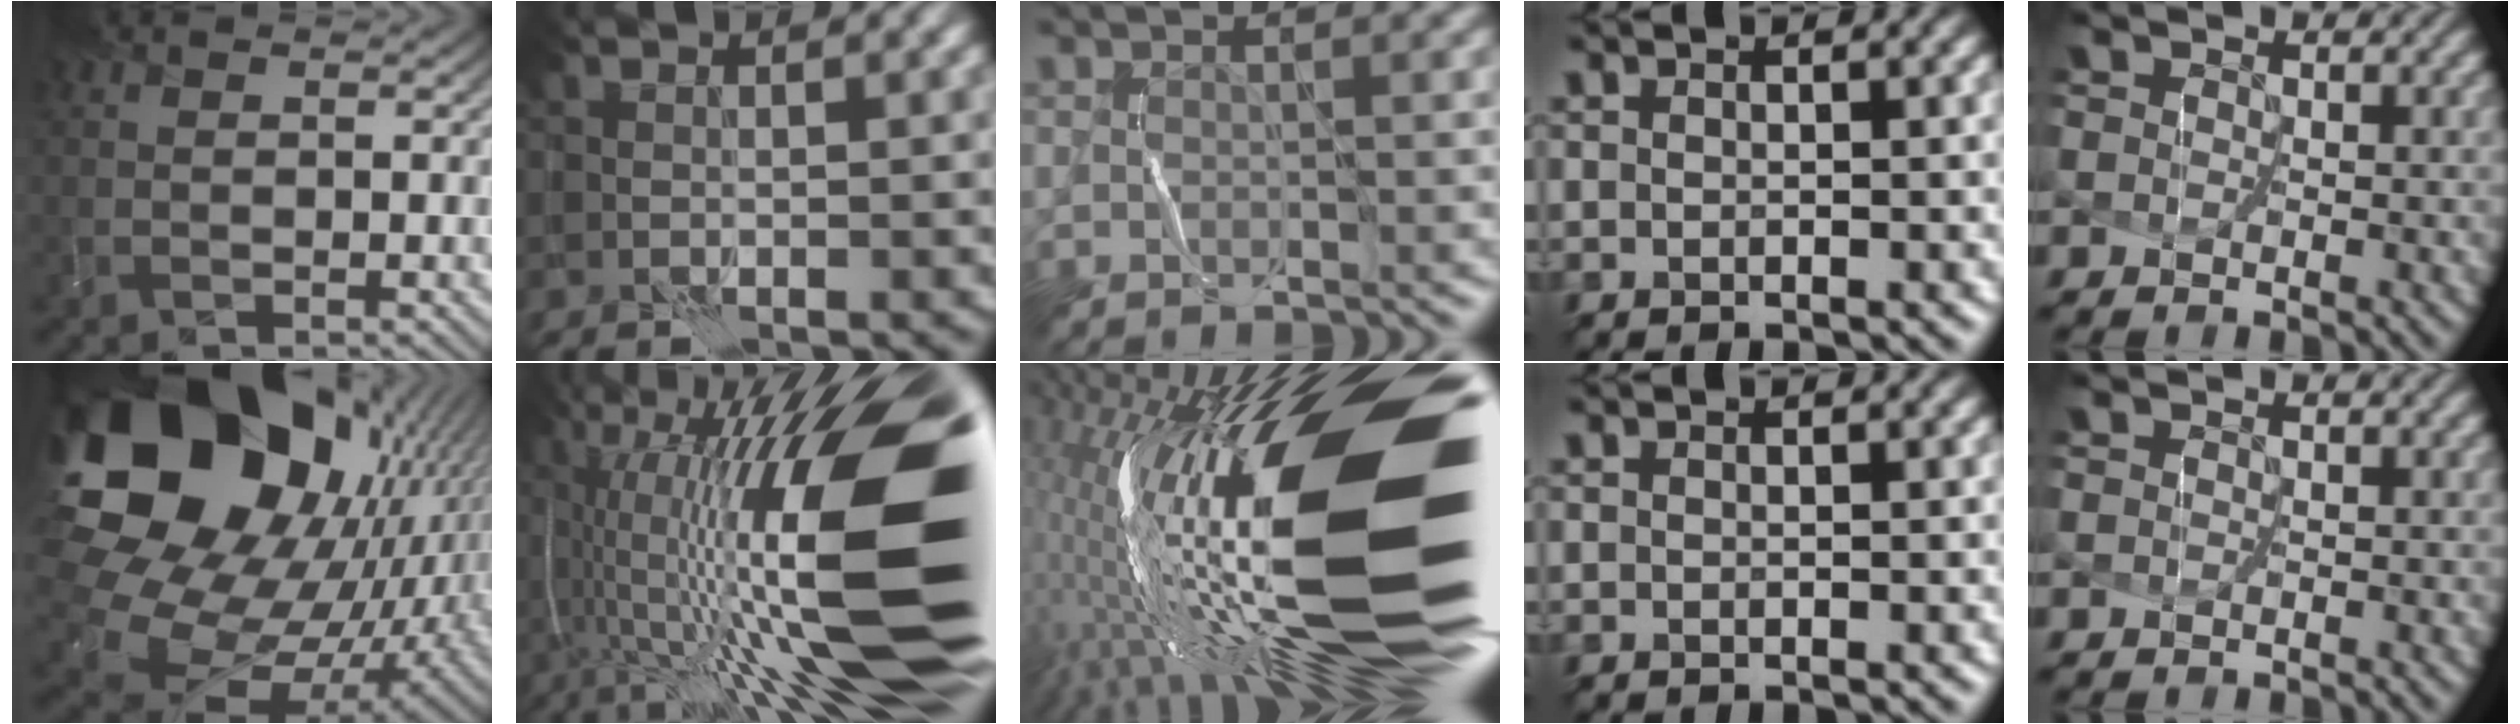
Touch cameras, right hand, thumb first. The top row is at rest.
{"thumb": {"total": 23.4, "force": [6.5, 17.9, 13.7], "torque": [-0.320, -0.024, 0.150]}, "index": {"total": 20.4, "force": [-0.9, 5.9, 19.5], "torque": [-0.322, 0.031, -0.026]}, "middle": {"total": 21.6, "force": [-0.6, 7.1, 20.4], "torque": [-0.355, 0.015, -0.031]}}